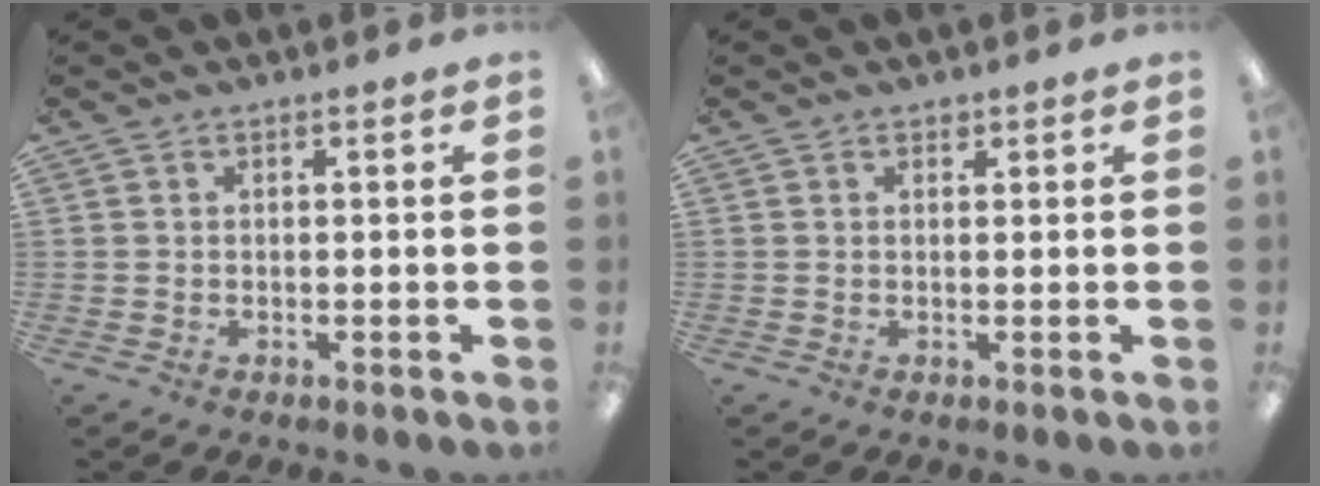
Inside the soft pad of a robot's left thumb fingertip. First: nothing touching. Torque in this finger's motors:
{"motor_torque": [0.02, -0.04, 0.28, -0.15, 0.00]}